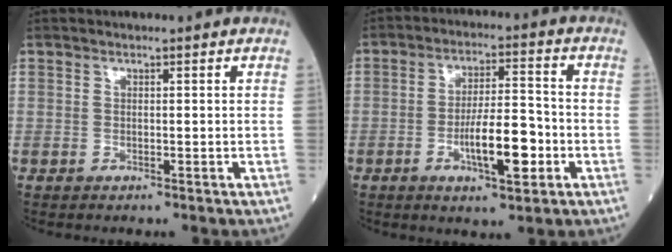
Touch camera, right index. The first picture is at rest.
{"total": 9.2, "force": [-3.1, 2.0, 8.4], "torque": [-0.145, 0.004, -0.051]}